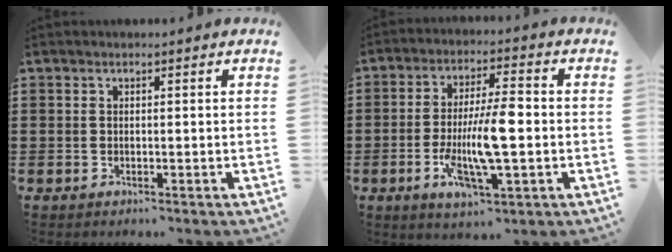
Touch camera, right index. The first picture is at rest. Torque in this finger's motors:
{"motor_torque": [2.14, 0.00, 1.05, 0.21]}